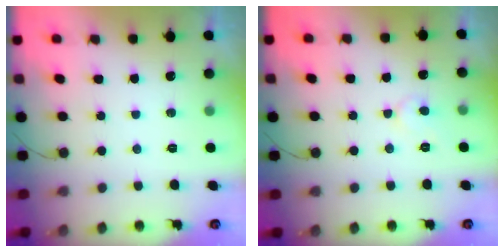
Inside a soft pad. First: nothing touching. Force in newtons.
{"total": 5.1, "press": 5.0, "slide": 0.4}